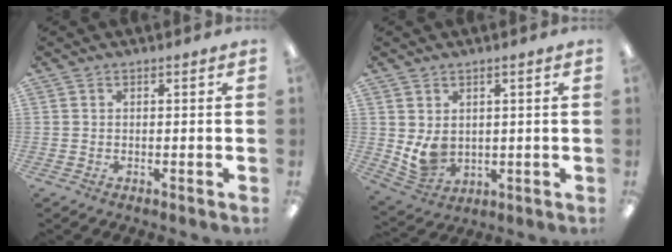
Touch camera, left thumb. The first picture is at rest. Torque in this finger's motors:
{"motor_torque": [0.74, 1.38, 0.85, -0.53, 0.08]}